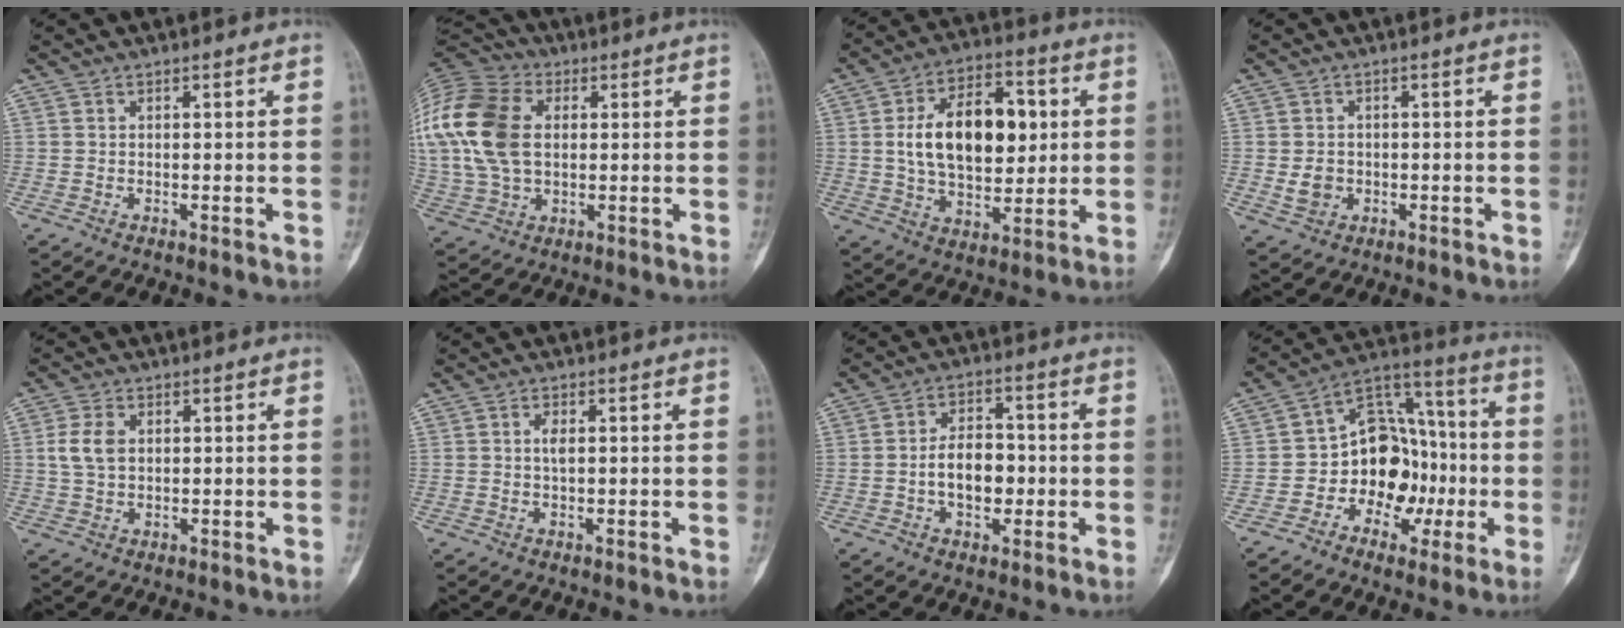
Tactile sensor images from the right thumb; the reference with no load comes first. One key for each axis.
{"total": 24.2, "fx": 3.8, "fy": 16.8, "fz": 17.0, "tx": -0.403, "ty": 0.027, "tz": 0.075}
{"total": 18.2, "fx": 2.7, "fy": 10.7, "fz": 14.5, "tx": -0.202, "ty": 0.004, "tz": 0.046}
{"total": 3.7, "fx": -0.6, "fy": 3.1, "fz": 1.8, "tx": -0.017, "ty": 0.002, "tz": -0.004}
{"total": 5.1, "fx": 1.0, "fy": 3.4, "fz": 3.7, "tx": -0.076, "ty": 0.003, "tz": 0.021}
{"total": 1.9, "fx": 0.2, "fy": 0.8, "fz": 1.7, "tx": -0.027, "ty": 0.002, "tz": 0.002}
{"total": 8.0, "fx": -1.4, "fy": 5.1, "fz": 6.1, "tx": -0.073, "ty": 0.016, "tz": -0.029}
{"total": 15.4, "fx": -3.4, "fy": 11.6, "fz": 9.6, "tx": -0.092, "ty": 0.053, "tz": -0.060}